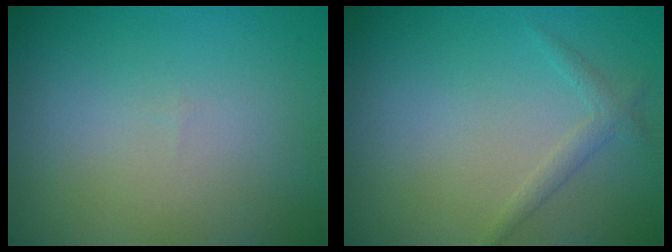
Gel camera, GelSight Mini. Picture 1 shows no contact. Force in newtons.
{"total": 1.3, "press": 1.3, "slide": 0.1}